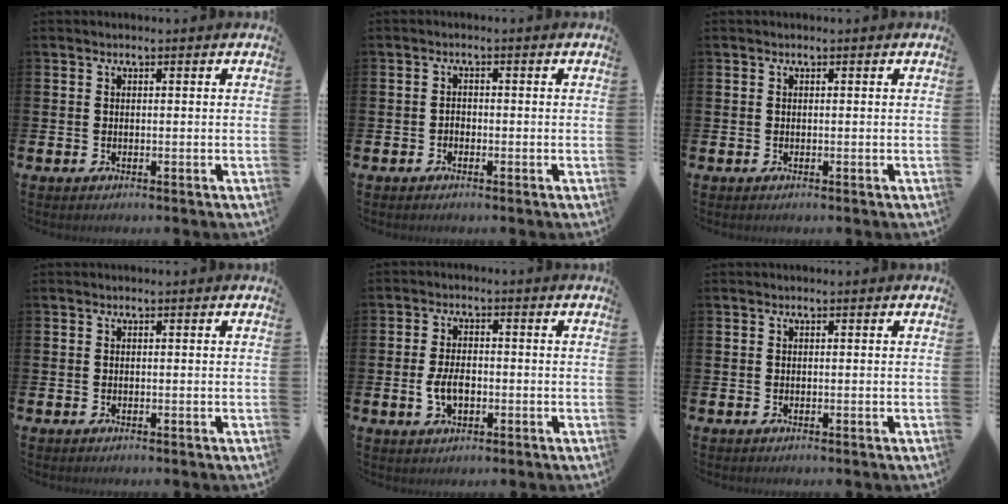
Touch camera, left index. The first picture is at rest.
{"total": 1.1, "force": [-0.8, 0.8, 0.3], "torque": [-0.004, 0.000, -0.016]}
{"total": 0.0}
{"total": 0.0}
{"total": 4.0, "force": [-0.7, 2.4, 3.1], "torque": [-0.056, -0.001, -0.017]}
{"total": 0.0}